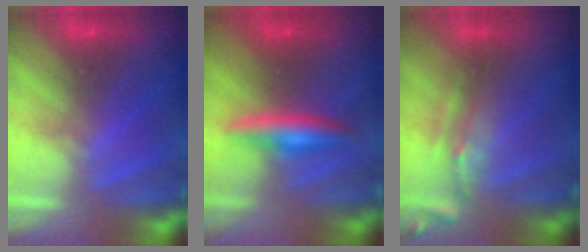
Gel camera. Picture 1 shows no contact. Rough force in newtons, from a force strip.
{"total": 2.7}
{"total": 2.5}